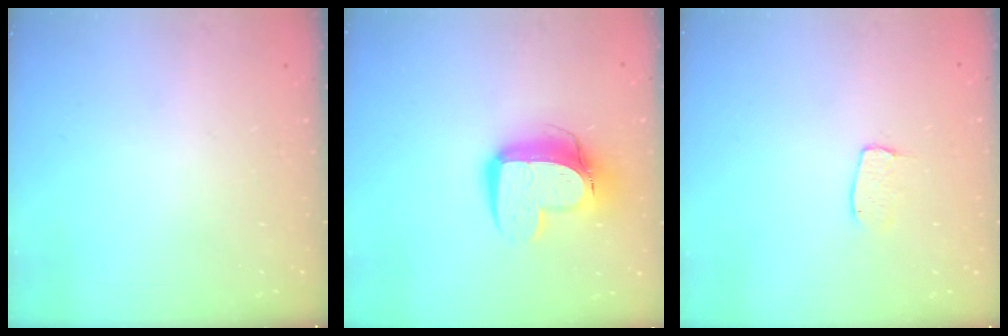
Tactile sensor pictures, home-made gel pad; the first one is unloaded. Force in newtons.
{"total": 13.9, "press": 13.8, "slide": 1.4}
{"total": 4.8, "press": 4.8, "slide": 0.3}